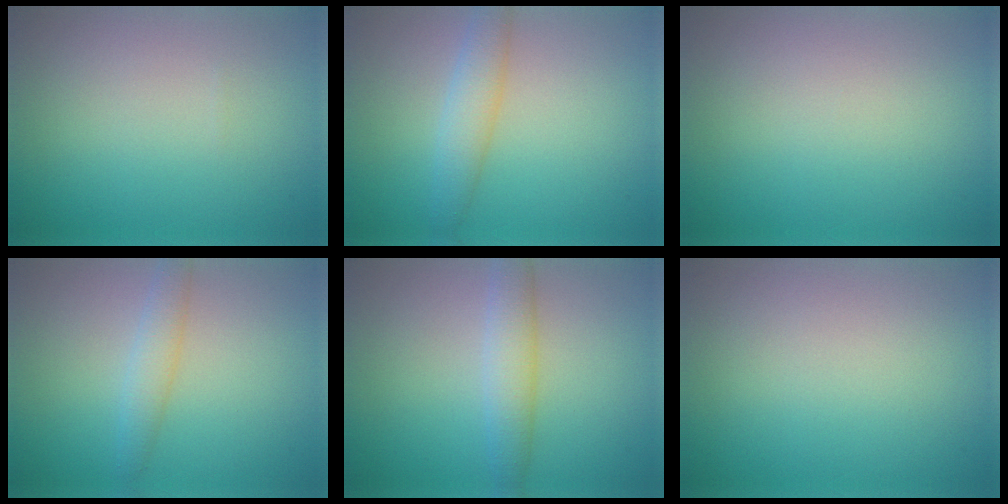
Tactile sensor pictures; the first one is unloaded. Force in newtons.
{"total": 2.7, "press": 2.7, "slide": 0.1}
{"total": 0.0}
{"total": 2.0, "press": 2.0, "slide": 0.0}
{"total": 3.0, "press": 3.0, "slide": 0.1}
{"total": 0.0}